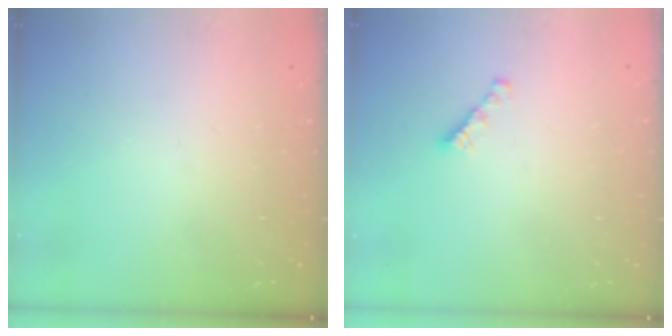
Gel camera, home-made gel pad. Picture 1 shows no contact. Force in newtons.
{"total": 2.7, "press": 2.7, "slide": 0.2}